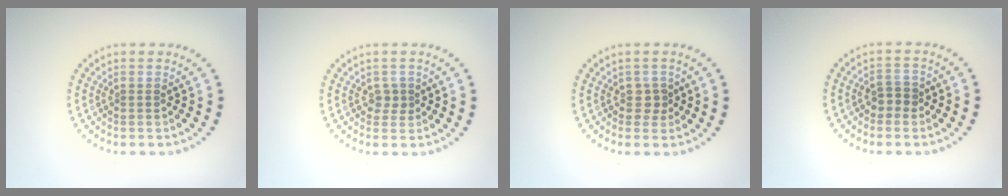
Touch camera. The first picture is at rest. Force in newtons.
{"total": 1.2, "press": 1.0, "slide": 0.6}
{"total": 1.2, "press": 1.0, "slide": 0.7}
{"total": 1.7, "press": 1.6, "slide": 0.5}